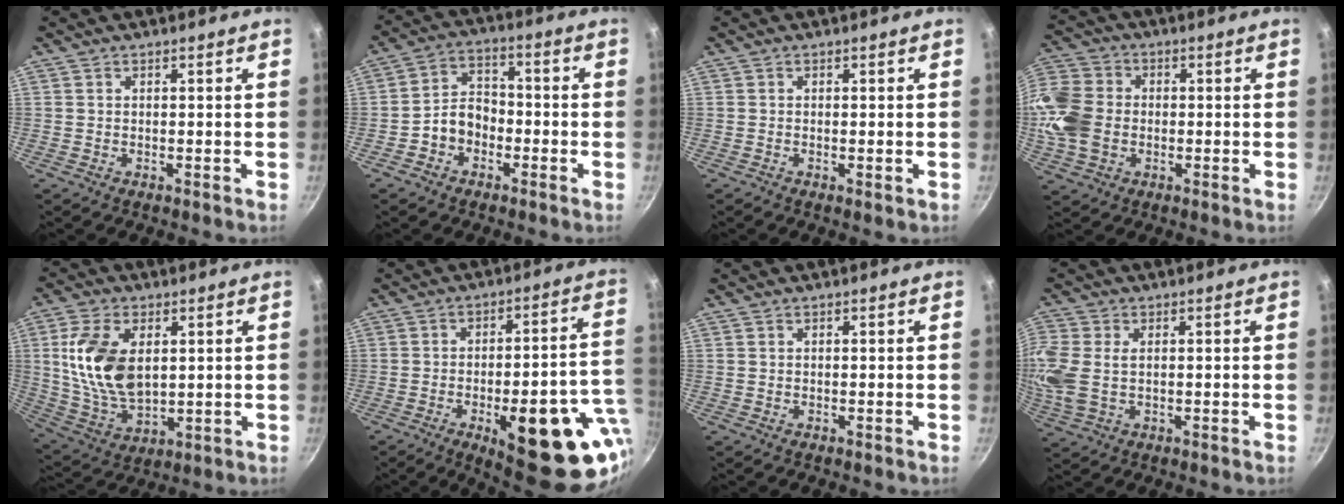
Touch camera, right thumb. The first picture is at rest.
{"total": 6.9, "force": [-2.5, 5.3, 3.7], "torque": [-0.033, 0.037, -0.053]}
{"total": 0.8, "force": [-0.2, 0.2, 0.7], "torque": [-0.014, -0.001, -0.004]}
{"total": 16.1, "force": [-1.4, 12.9, 9.6], "torque": [-0.213, 0.024, -0.039]}
{"total": 15.0, "force": [2.9, 8.9, 11.7], "torque": [-0.210, -0.018, 0.065]}
{"total": 24.9, "force": [-8.0, 9.3, 21.7], "torque": [-0.234, 0.016, -0.096]}
{"total": 0.0}
{"total": 8.7, "force": [0.6, 5.5, 6.7], "torque": [-0.154, 0.001, 0.011]}